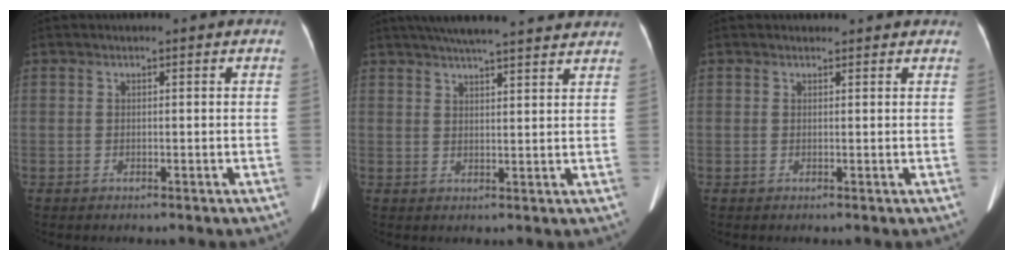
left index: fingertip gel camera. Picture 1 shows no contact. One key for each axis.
{"total": 16.2, "fx": 14.2, "fy": 1.7, "fz": 7.5, "tx": -0.116, "ty": 0.040, "tz": 0.187}
{"total": 2.4, "fx": 2.2, "fy": 0.9, "fz": 0.4, "tx": -0.005, "ty": 0.014, "tz": 0.017}